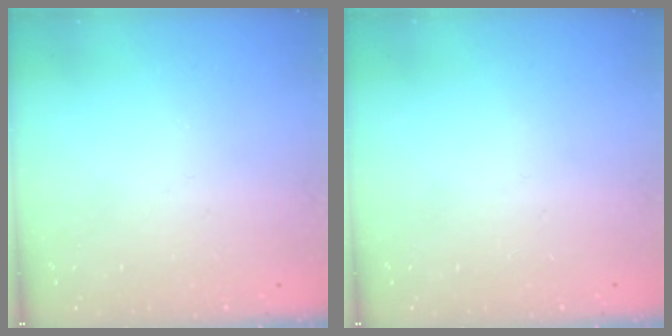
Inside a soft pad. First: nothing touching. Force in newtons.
{"total": 0.0}